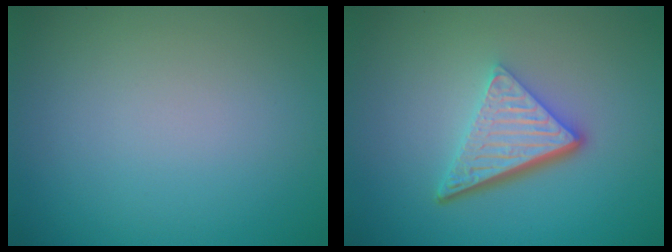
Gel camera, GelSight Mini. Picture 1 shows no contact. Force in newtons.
{"total": 5.6, "press": 3.8, "slide": 4.2}